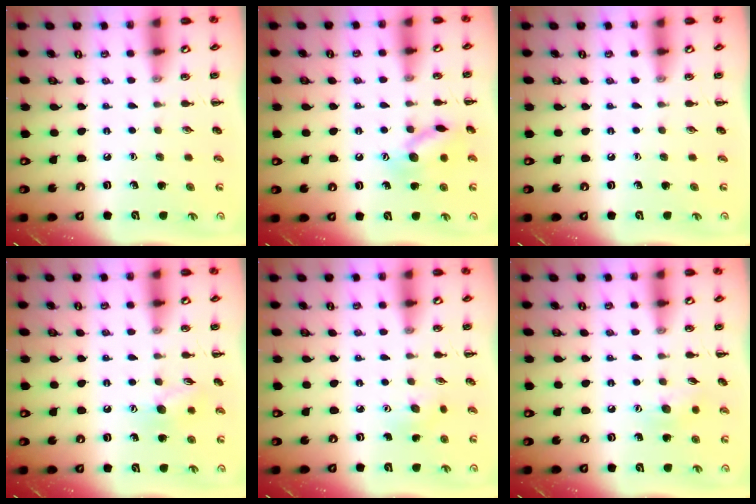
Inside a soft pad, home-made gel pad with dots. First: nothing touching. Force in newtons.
{"total": 11.7, "press": 11.7, "slide": 0.5}
{"total": 0.0}
{"total": 7.8, "press": 7.7, "slide": 0.8}
{"total": 4.0, "press": 3.8, "slide": 1.1}
{"total": 7.2, "press": 7.1, "slide": 1.3}